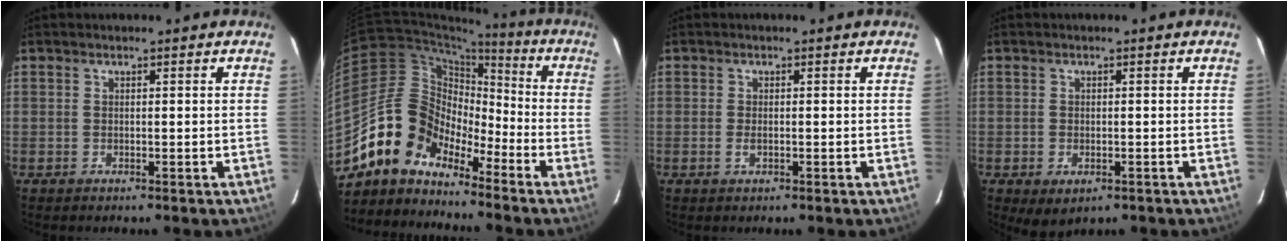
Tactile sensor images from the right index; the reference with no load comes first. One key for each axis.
{"total": 11.7, "fx": -9.5, "fy": 6.3, "fz": 2.7, "tx": -0.050, "ty": 0.037, "tz": -0.191}
{"total": 1.3, "fx": -0.3, "fy": 0.6, "fz": 1.1, "tx": -0.023, "ty": -0.001, "tz": -0.006}
{"total": 3.8, "fx": -1.5, "fy": 2.7, "fz": 2.2, "tx": -0.039, "ty": -0.012, "tz": -0.017}